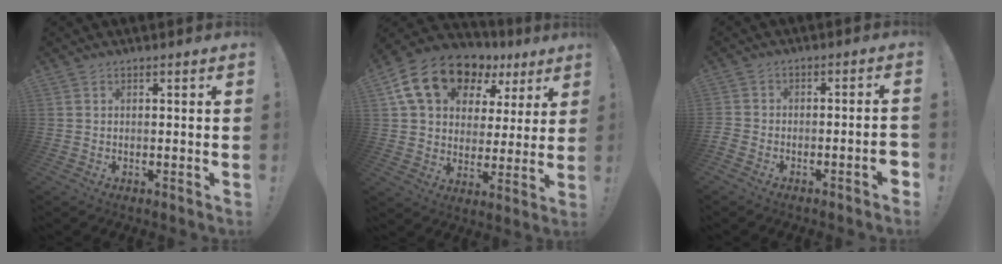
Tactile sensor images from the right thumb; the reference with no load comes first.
{"total": 18.7, "force": [10.3, 12.0, 10.0], "torque": [-0.162, -0.049, 0.193]}
{"total": 5.3, "force": [-3.4, 1.5, 3.9], "torque": [-0.059, 0.013, -0.056]}